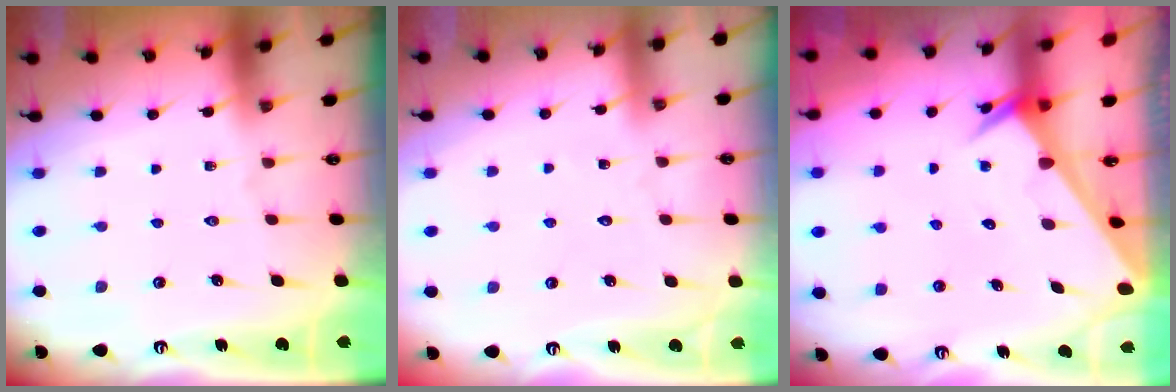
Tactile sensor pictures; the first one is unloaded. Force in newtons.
{"total": 2.7, "press": 2.7, "slide": 0.2}
{"total": 2.6, "press": 2.6, "slide": 0.1}